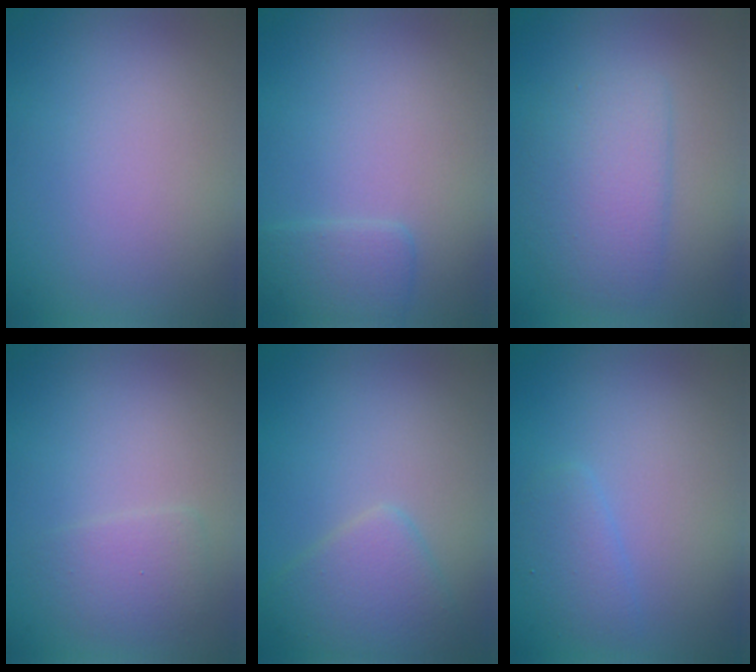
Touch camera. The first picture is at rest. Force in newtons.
{"total": 1.9, "press": 1.9, "slide": 0.1}
{"total": 3.8, "press": 3.8, "slide": 0.1}
{"total": 2.0, "press": 2.0, "slide": 0.1}
{"total": 3.2, "press": 3.2, "slide": 0.1}
{"total": 1.6, "press": 1.6, "slide": 0.0}